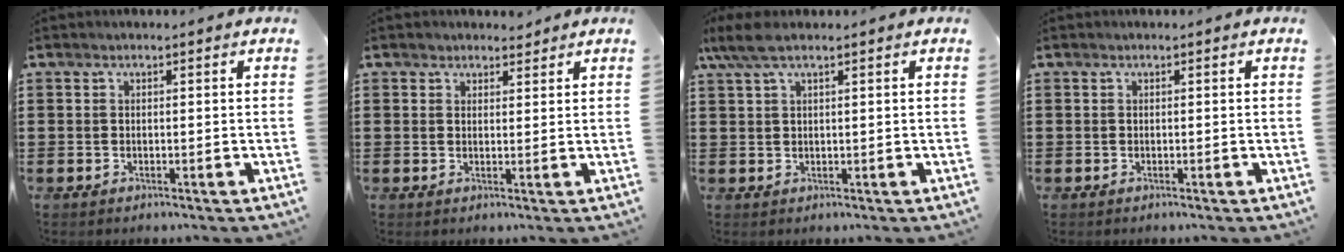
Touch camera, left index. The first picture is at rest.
{"total": 2.1, "force": [1.8, 1.0, 0.1], "torque": [-0.007, 0.006, 0.036]}
{"total": 3.8, "force": [2.0, 0.8, 3.1], "torque": [-0.078, -0.002, 0.032]}
{"total": 0.0}